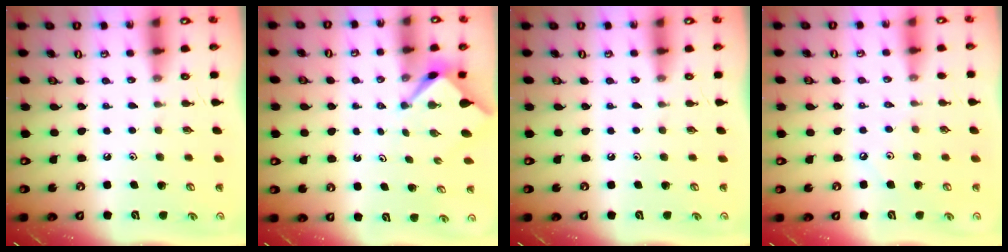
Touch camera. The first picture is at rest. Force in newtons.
{"total": 3.0, "press": 3.0, "slide": 0.3}
{"total": 0.0}
{"total": 1.6, "press": 1.5, "slide": 0.4}